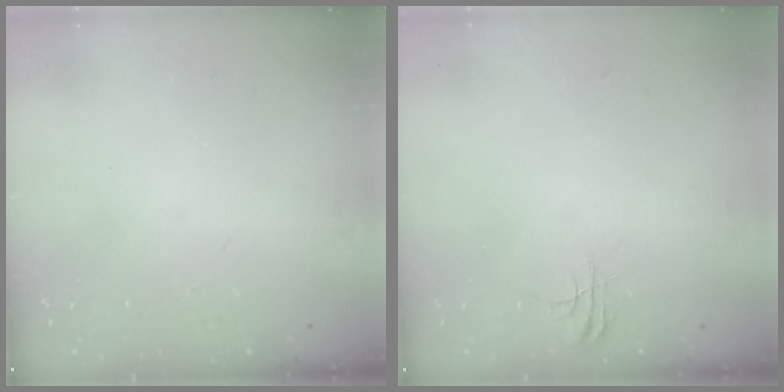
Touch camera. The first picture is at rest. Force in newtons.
{"total": 3.6, "press": 3.5, "slide": 0.3}